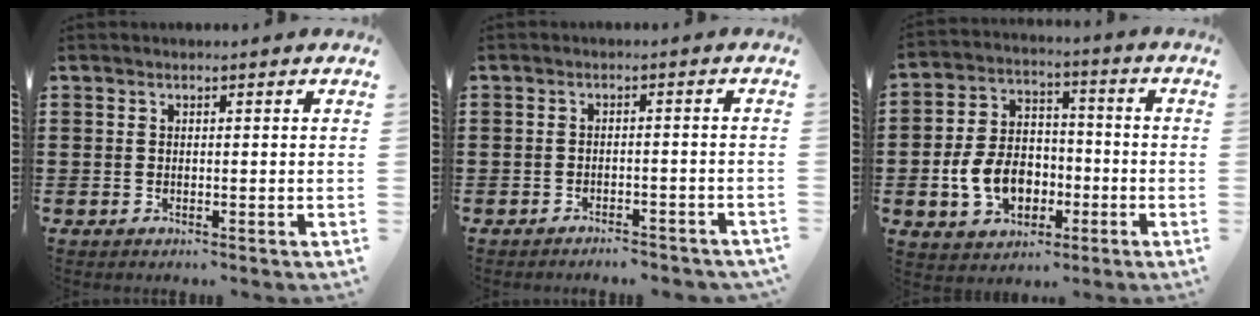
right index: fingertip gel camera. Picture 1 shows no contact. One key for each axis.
{"total": 2.0, "fx": -2.0, "fy": 0.1, "fz": 0.3, "tx": -0.011, "ty": -0.001, "tz": -0.041}
{"total": 9.1, "fx": -2.6, "fy": 6.6, "fz": 5.7, "tx": -0.130, "ty": 0.008, "tz": -0.050}